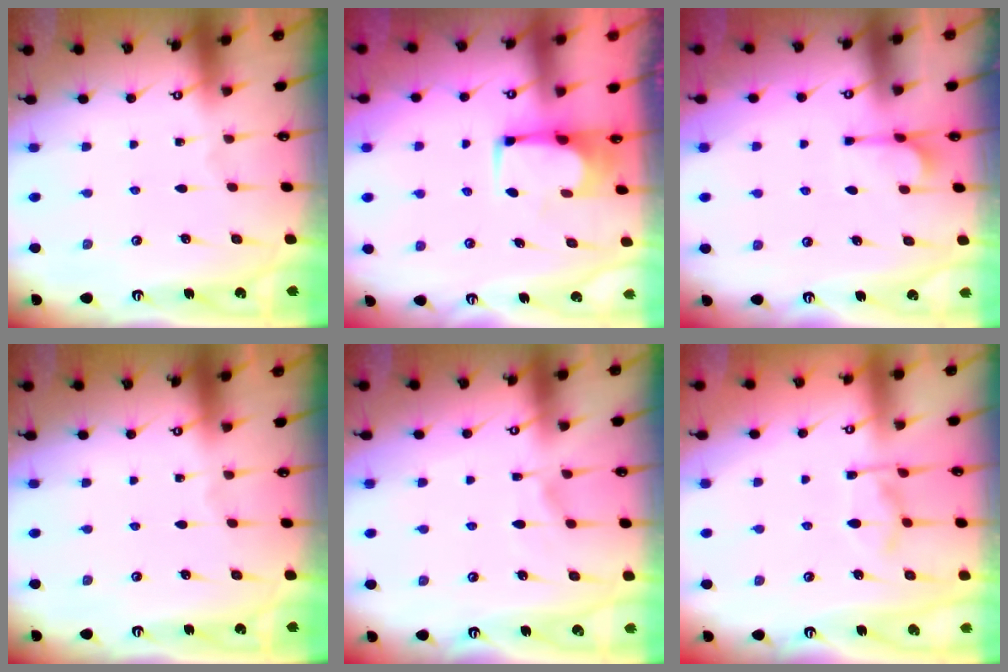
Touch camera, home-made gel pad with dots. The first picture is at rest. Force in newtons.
{"total": 5.7, "press": 5.7, "slide": 0.5}
{"total": 1.4, "press": 0.8, "slide": 1.2}
{"total": 0.0}
{"total": 4.4, "press": 4.3, "slide": 0.5}
{"total": 6.9, "press": 6.8, "slide": 1.3}